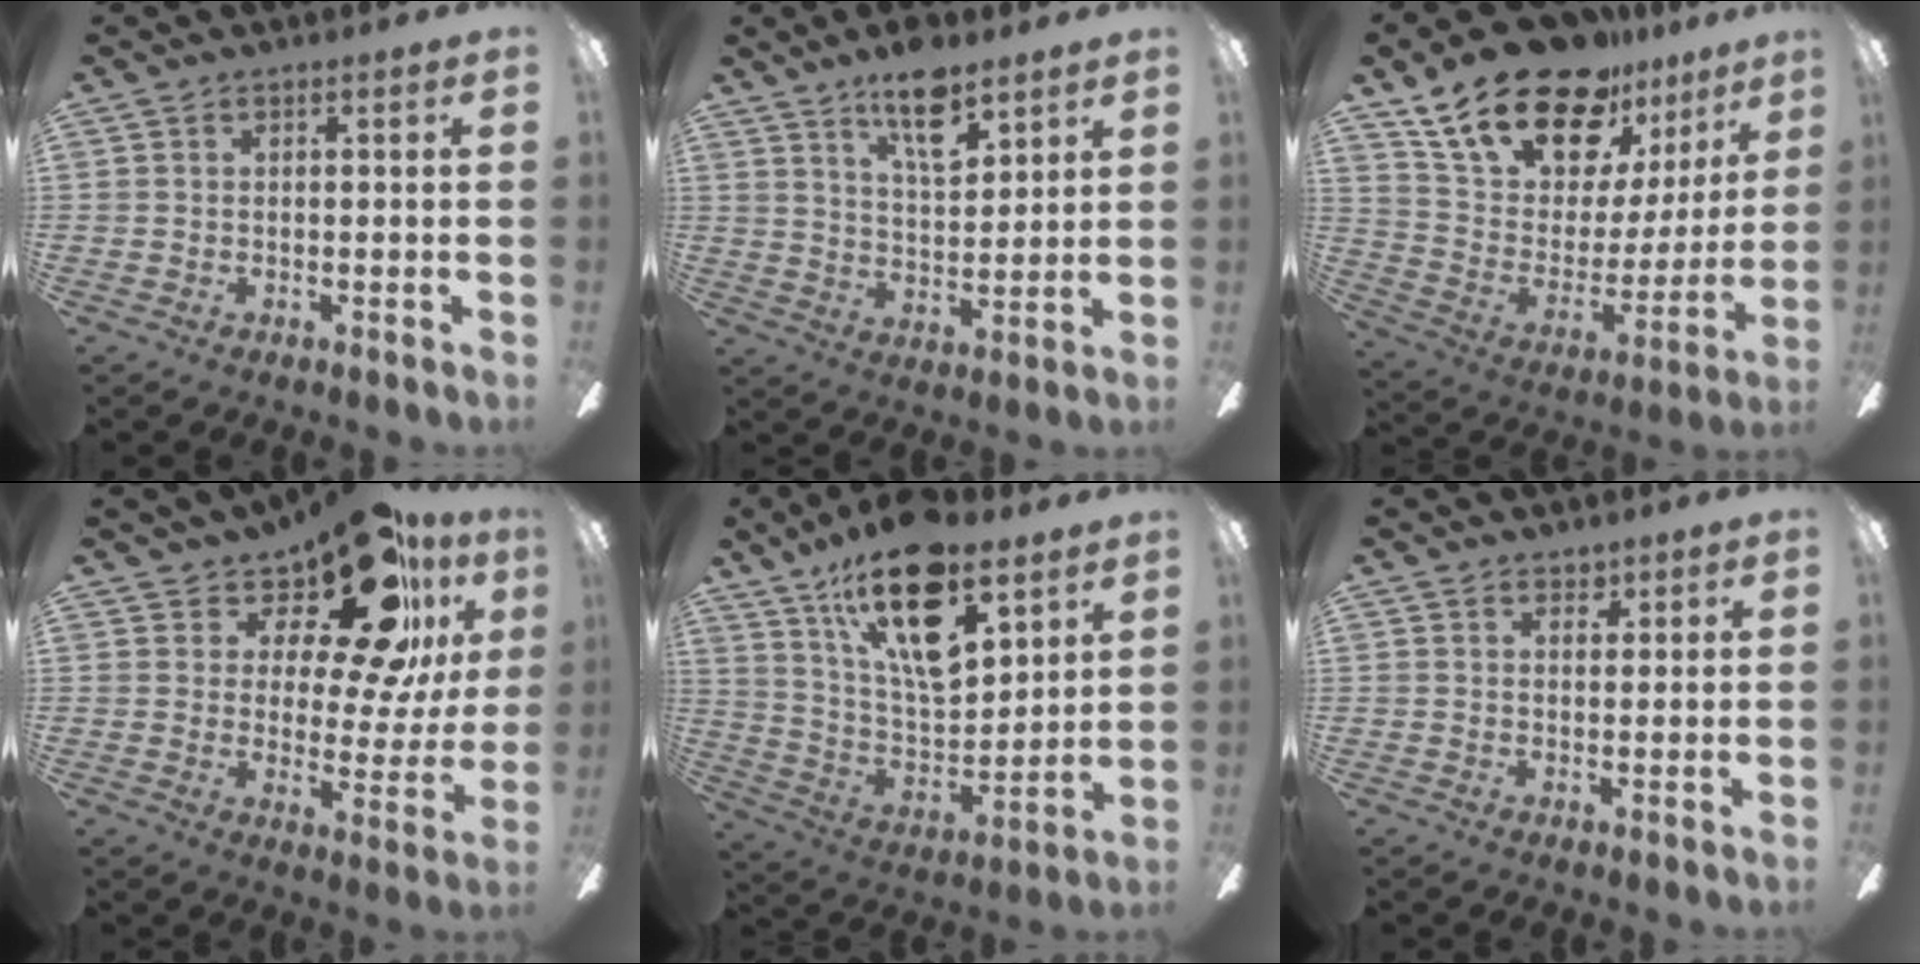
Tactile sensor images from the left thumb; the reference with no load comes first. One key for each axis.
{"total": 11.6, "fx": 8.1, "fy": 4.4, "fz": 7.0, "tx": -0.115, "ty": -0.037, "tz": 0.141}
{"total": 23.8, "fx": 17.2, "fy": 11.6, "fz": 11.7, "tx": -0.207, "ty": -0.107, "tz": 0.316}
{"total": 18.4, "fx": 12.9, "fy": 6.8, "fz": 11.3, "tx": -0.173, "ty": -0.088, "tz": 0.217}
{"total": 22.3, "fx": 13.7, "fy": 9.5, "fz": 14.8, "tx": -0.262, "ty": -0.077, "tz": 0.235}
{"total": 2.3, "fx": 1.8, "fy": 1.2, "fz": 0.6, "tx": 0.001, "ty": -0.007, "tz": 0.031}